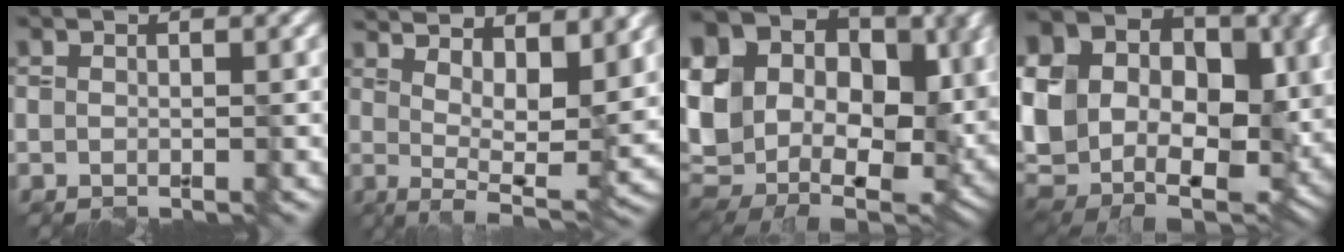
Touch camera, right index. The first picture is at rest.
{"total": 9.6, "force": [4.7, 2.5, 8.0], "torque": [-0.104, 0.008, 0.072]}
{"total": 18.7, "force": [4.5, 14.3, 11.1], "torque": [-0.231, 0.025, 0.089]}
{"total": 17.8, "force": [2.6, 14.1, 10.6], "torque": [-0.225, 0.021, 0.061]}